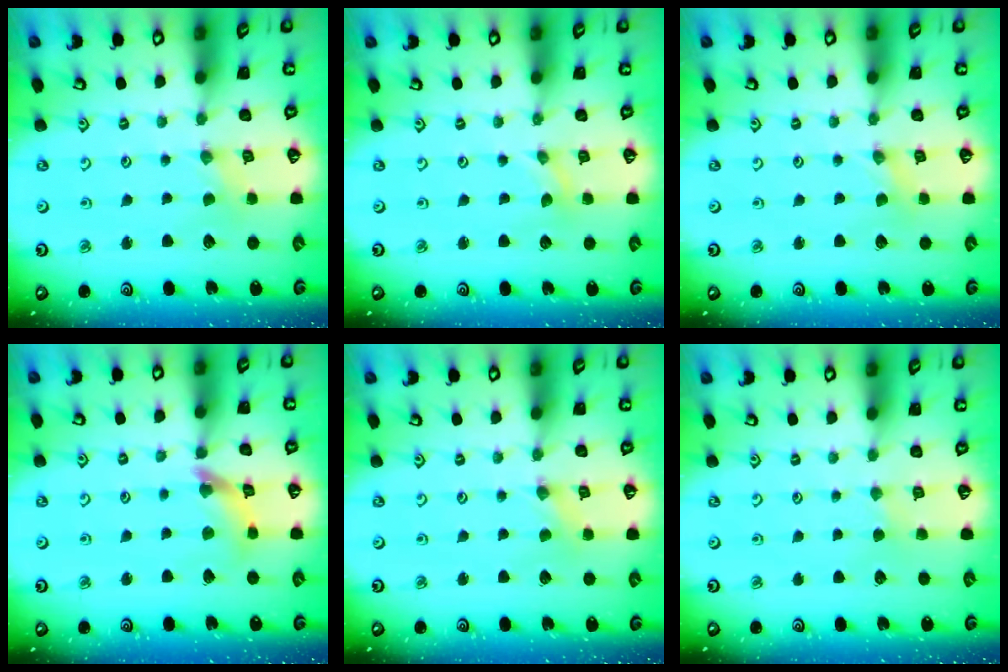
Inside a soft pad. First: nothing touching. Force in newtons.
{"total": 0.0}
{"total": 0.0}
{"total": 8.5, "press": 8.5, "slide": 0.9}
{"total": 0.0}
{"total": 1.7, "press": 1.6, "slide": 0.3}